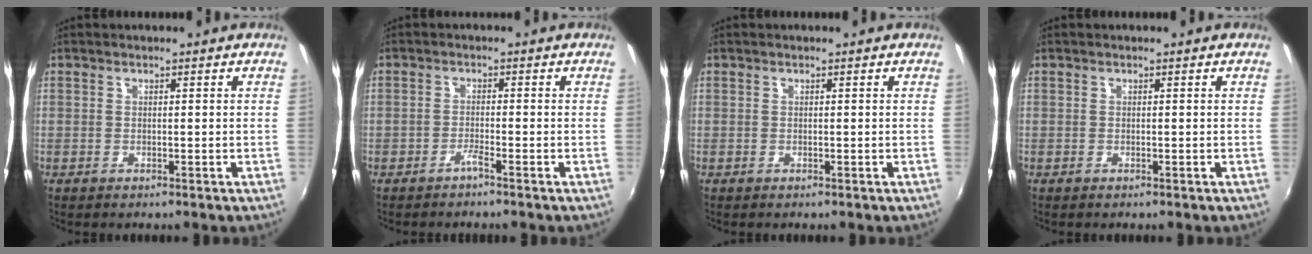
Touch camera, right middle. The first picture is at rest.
{"total": 1.2, "force": [-1.1, -0.1, 0.4], "torque": [-0.013, 0.000, -0.024]}
{"total": 0.0}
{"total": 0.0}